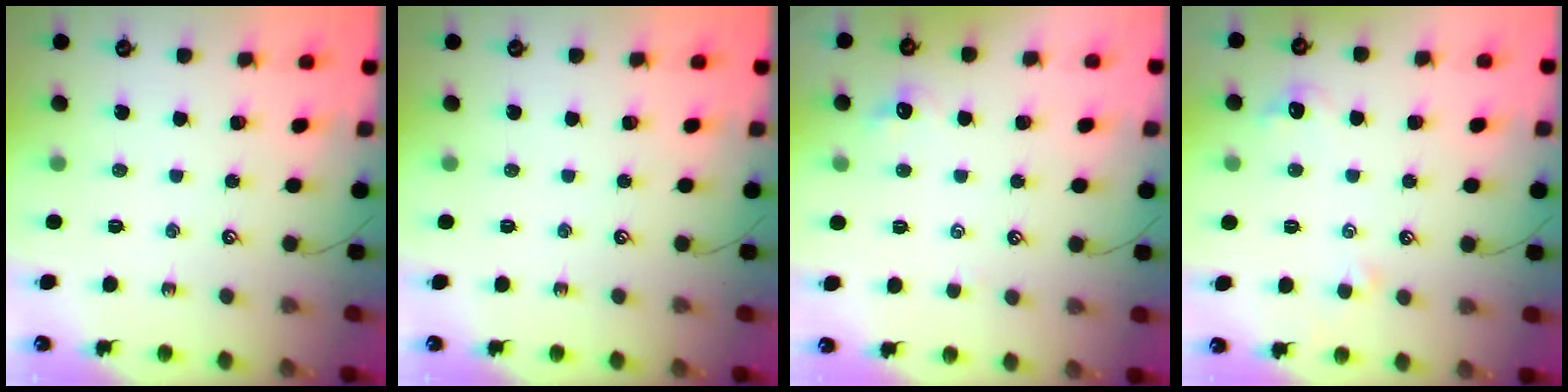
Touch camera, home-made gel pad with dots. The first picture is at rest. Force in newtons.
{"total": 0.0}
{"total": 0.7, "press": 0.2, "slide": 0.7}
{"total": 1.0, "press": 0.5, "slide": 0.8}